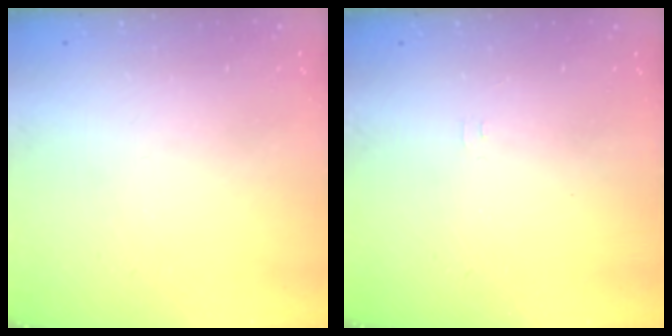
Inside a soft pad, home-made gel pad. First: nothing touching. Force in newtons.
{"total": 3.4, "press": 3.3, "slide": 0.4}